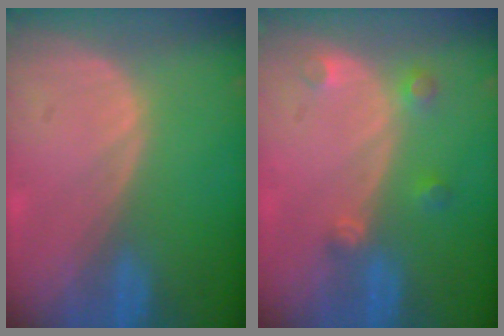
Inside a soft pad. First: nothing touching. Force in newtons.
{"total": 2.6, "press": 2.6, "slide": 0.2}